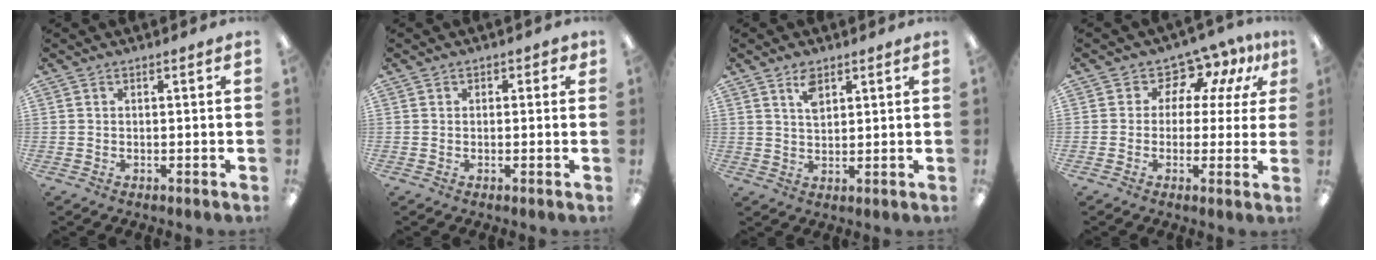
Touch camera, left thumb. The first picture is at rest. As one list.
[{"total": 1.2, "force": [0.3, 1.0, 0.6], "torque": [-0.003, 0.002, 0.003]}, {"total": 4.5, "force": [2.8, 2.4, 2.7], "torque": [-0.043, -0.003, 0.048]}, {"total": 7.9, "force": [5.4, 5.1, 2.7], "torque": [-0.055, -0.045, 0.100]}]